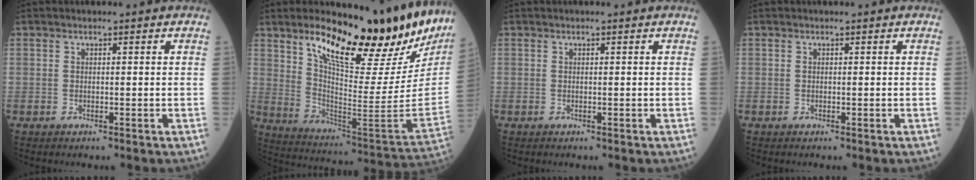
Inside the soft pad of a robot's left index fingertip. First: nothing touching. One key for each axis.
{"total": 24.1, "fx": 19.2, "fy": 3.7, "fz": 14.1, "tx": -0.217, "ty": -0.078, "tz": 0.278}
{"total": 0.0}
{"total": 0.0}